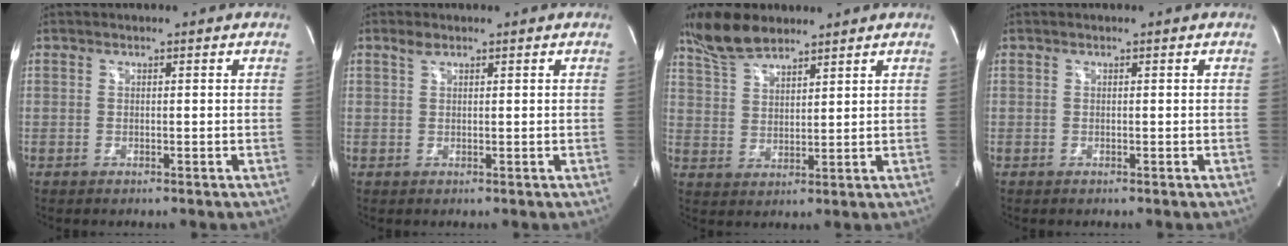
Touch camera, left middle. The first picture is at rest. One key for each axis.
{"total": 1.2, "fx": 1.0, "fy": 0.3, "fz": 0.7, "tx": -0.020, "ty": 0.007, "tz": 0.022}
{"total": 8.3, "fx": 7.0, "fy": 2.3, "fz": 3.8, "tx": -0.086, "ty": 0.014, "tz": 0.142}
{"total": 0.0}